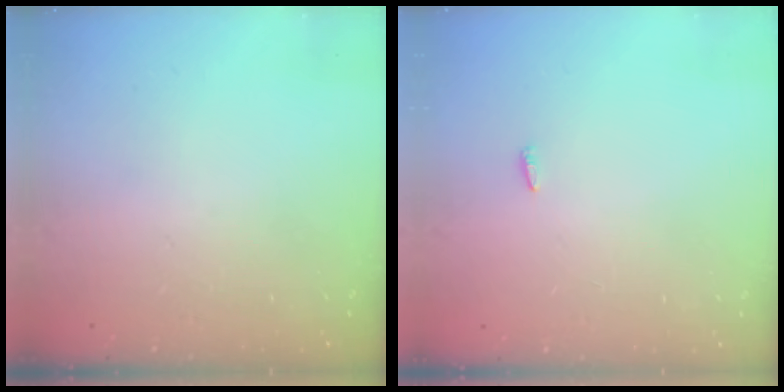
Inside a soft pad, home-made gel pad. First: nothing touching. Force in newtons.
{"total": 1.8, "press": 1.7, "slide": 0.6}